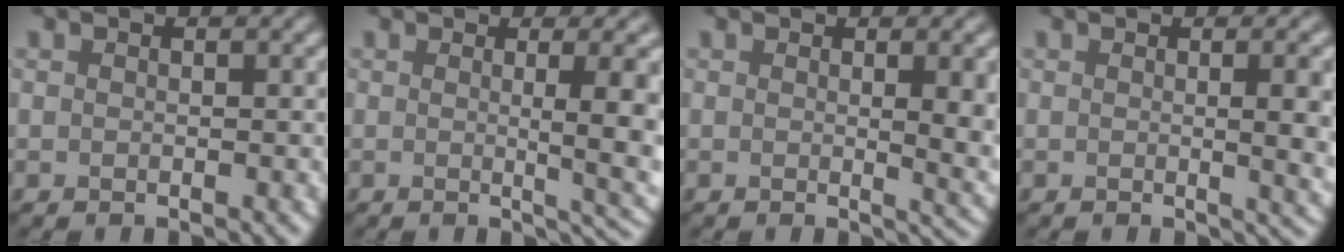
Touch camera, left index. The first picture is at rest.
{"total": 6.7, "force": [0.2, 2.0, 6.4], "torque": [-0.060, -0.006, 0.009]}
{"total": 5.5, "force": [0.5, 1.8, 5.2], "torque": [-0.051, -0.006, 0.010]}
{"total": 5.8, "force": [0.3, 2.1, 5.4], "torque": [-0.043, 0.001, 0.006]}